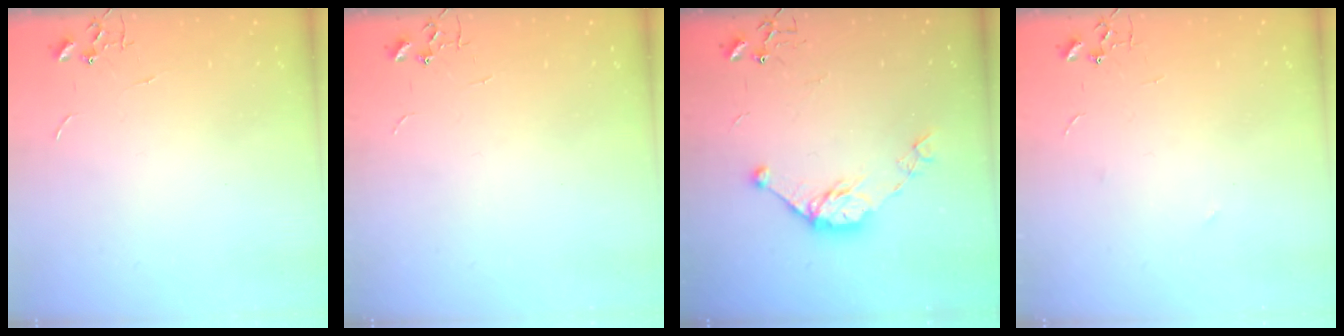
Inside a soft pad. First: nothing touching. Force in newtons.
{"total": 0.0}
{"total": 11.2, "press": 11.2, "slide": 0.7}
{"total": 3.1, "press": 3.1, "slide": 0.3}